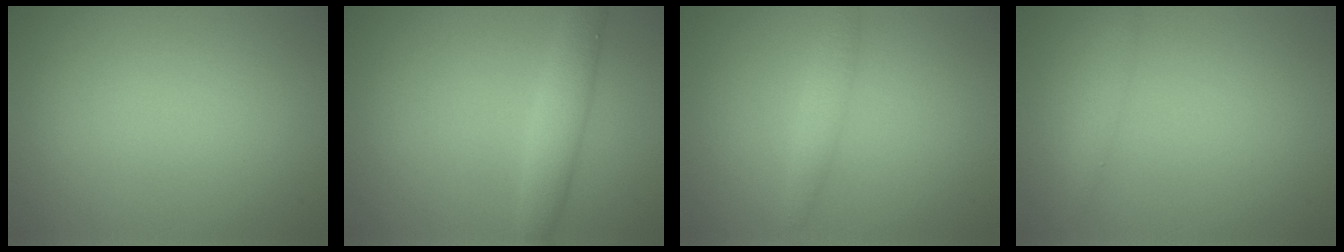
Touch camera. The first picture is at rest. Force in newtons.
{"total": 2.9, "press": 2.9, "slide": 0.1}
{"total": 1.7, "press": 1.7, "slide": 0.0}
{"total": 1.4, "press": 1.4, "slide": 0.1}